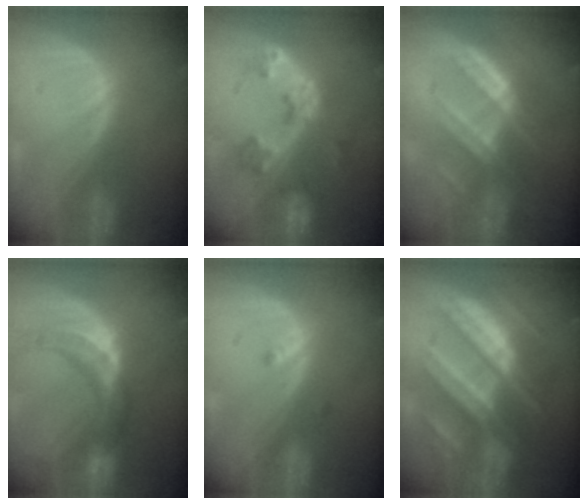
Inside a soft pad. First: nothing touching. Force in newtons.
{"total": 5.7, "press": 5.6, "slide": 1.1}
{"total": 6.5, "press": 6.4, "slide": 1.1}
{"total": 11.2, "press": 9.6, "slide": 5.9}
{"total": 1.3, "press": 1.1, "slide": 0.7}
{"total": 11.4, "press": 11.3, "slide": 1.0}